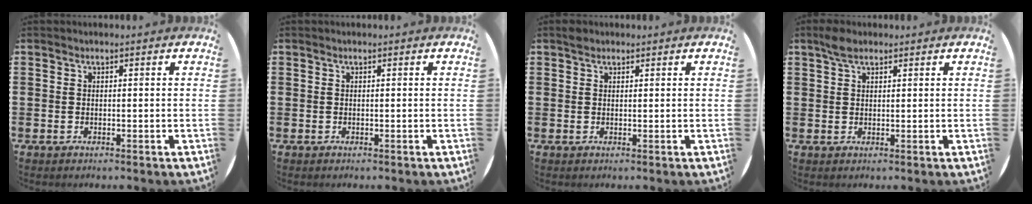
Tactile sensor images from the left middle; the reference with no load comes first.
{"total": 0.0}
{"total": 0.9, "force": [0.8, 0.4, 0.1], "torque": [0.005, -0.001, 0.013]}
{"total": 2.3, "force": [1.7, 1.0, 1.3], "torque": [-0.021, 0.003, 0.028]}